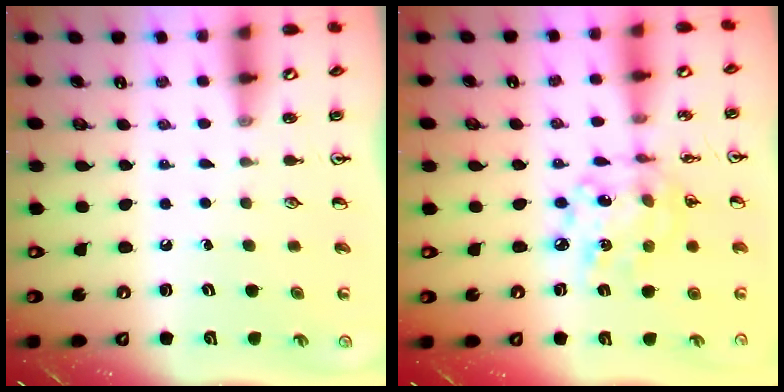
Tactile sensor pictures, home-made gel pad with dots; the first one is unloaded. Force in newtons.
{"total": 11.2, "press": 11.1, "slide": 0.8}